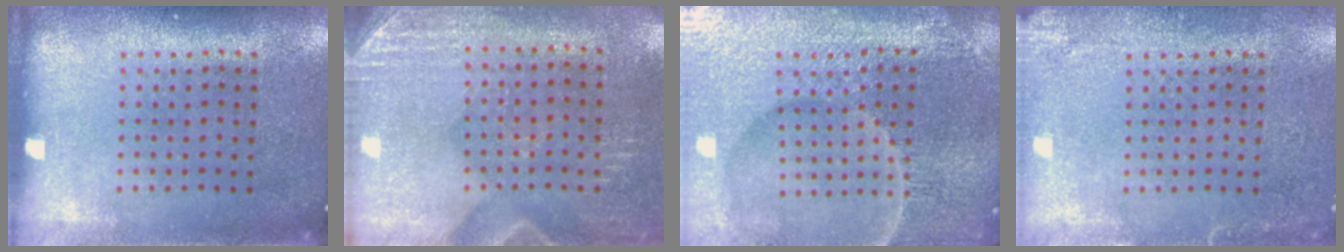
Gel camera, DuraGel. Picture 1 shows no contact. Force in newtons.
{"total": 2.8, "press": 2.5, "slide": 1.3}
{"total": 6.0, "press": 5.5, "slide": 2.4}
{"total": 2.6, "press": 2.6, "slide": 0.3}